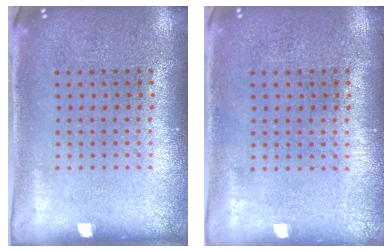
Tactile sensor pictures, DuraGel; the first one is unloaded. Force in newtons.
{"total": 0.0}